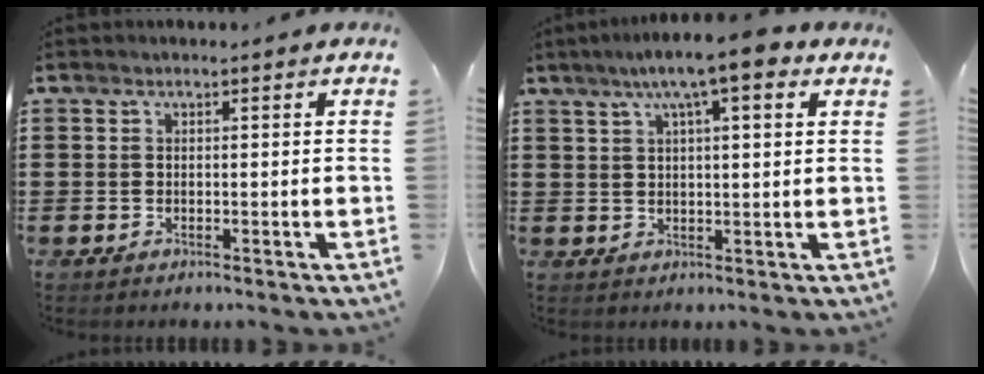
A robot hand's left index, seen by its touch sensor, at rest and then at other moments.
{"total": 8.0, "force": [4.6, 1.2, 6.4], "torque": [-0.116, 0.002, 0.075]}